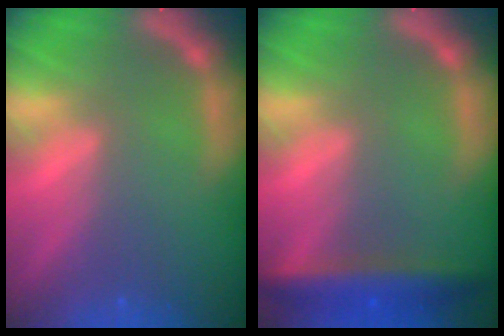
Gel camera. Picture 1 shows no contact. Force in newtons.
{"total": 5.0}